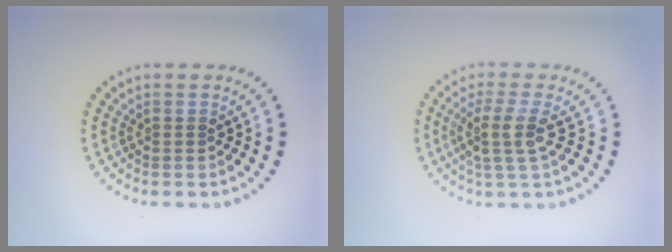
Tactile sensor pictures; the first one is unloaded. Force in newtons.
{"total": 3.1, "press": 2.4, "slide": 2.0}